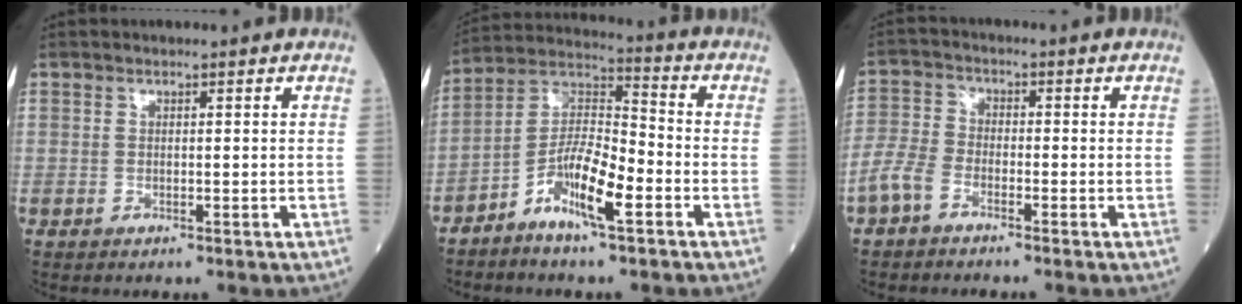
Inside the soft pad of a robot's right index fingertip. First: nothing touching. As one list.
[{"total": 9.9, "force": [-4.7, 2.1, 8.4], "torque": [-0.163, 0.013, -0.091]}, {"total": 4.4, "force": [-3.0, 2.1, 2.5], "torque": [-0.070, 0.001, -0.071]}]